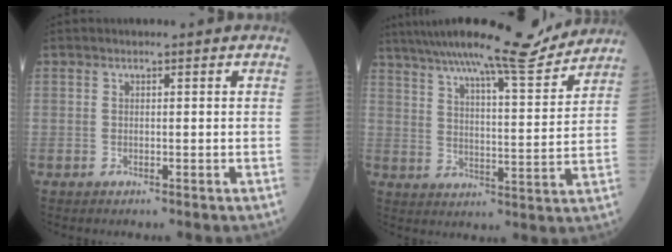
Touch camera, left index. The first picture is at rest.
{"total": 16.9, "force": [15.3, 0.4, 7.4], "torque": [-0.123, -0.013, 0.226]}